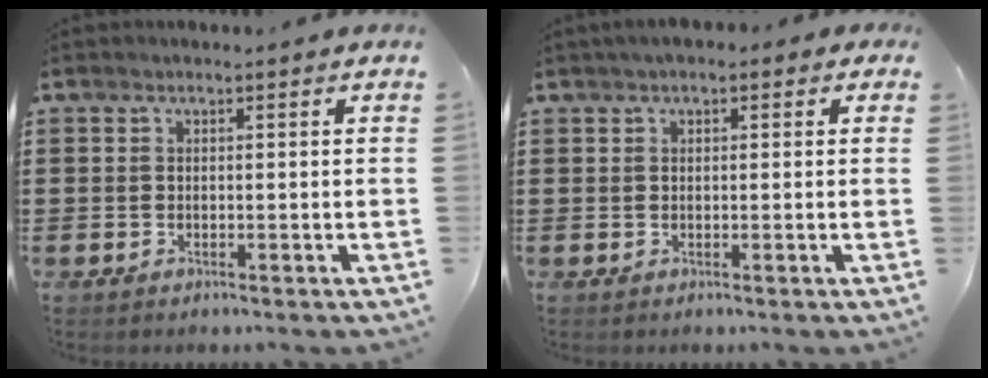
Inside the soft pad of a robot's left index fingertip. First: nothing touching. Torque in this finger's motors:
{"motor_torque": [1.67, -0.47, 1.06, 0.07]}